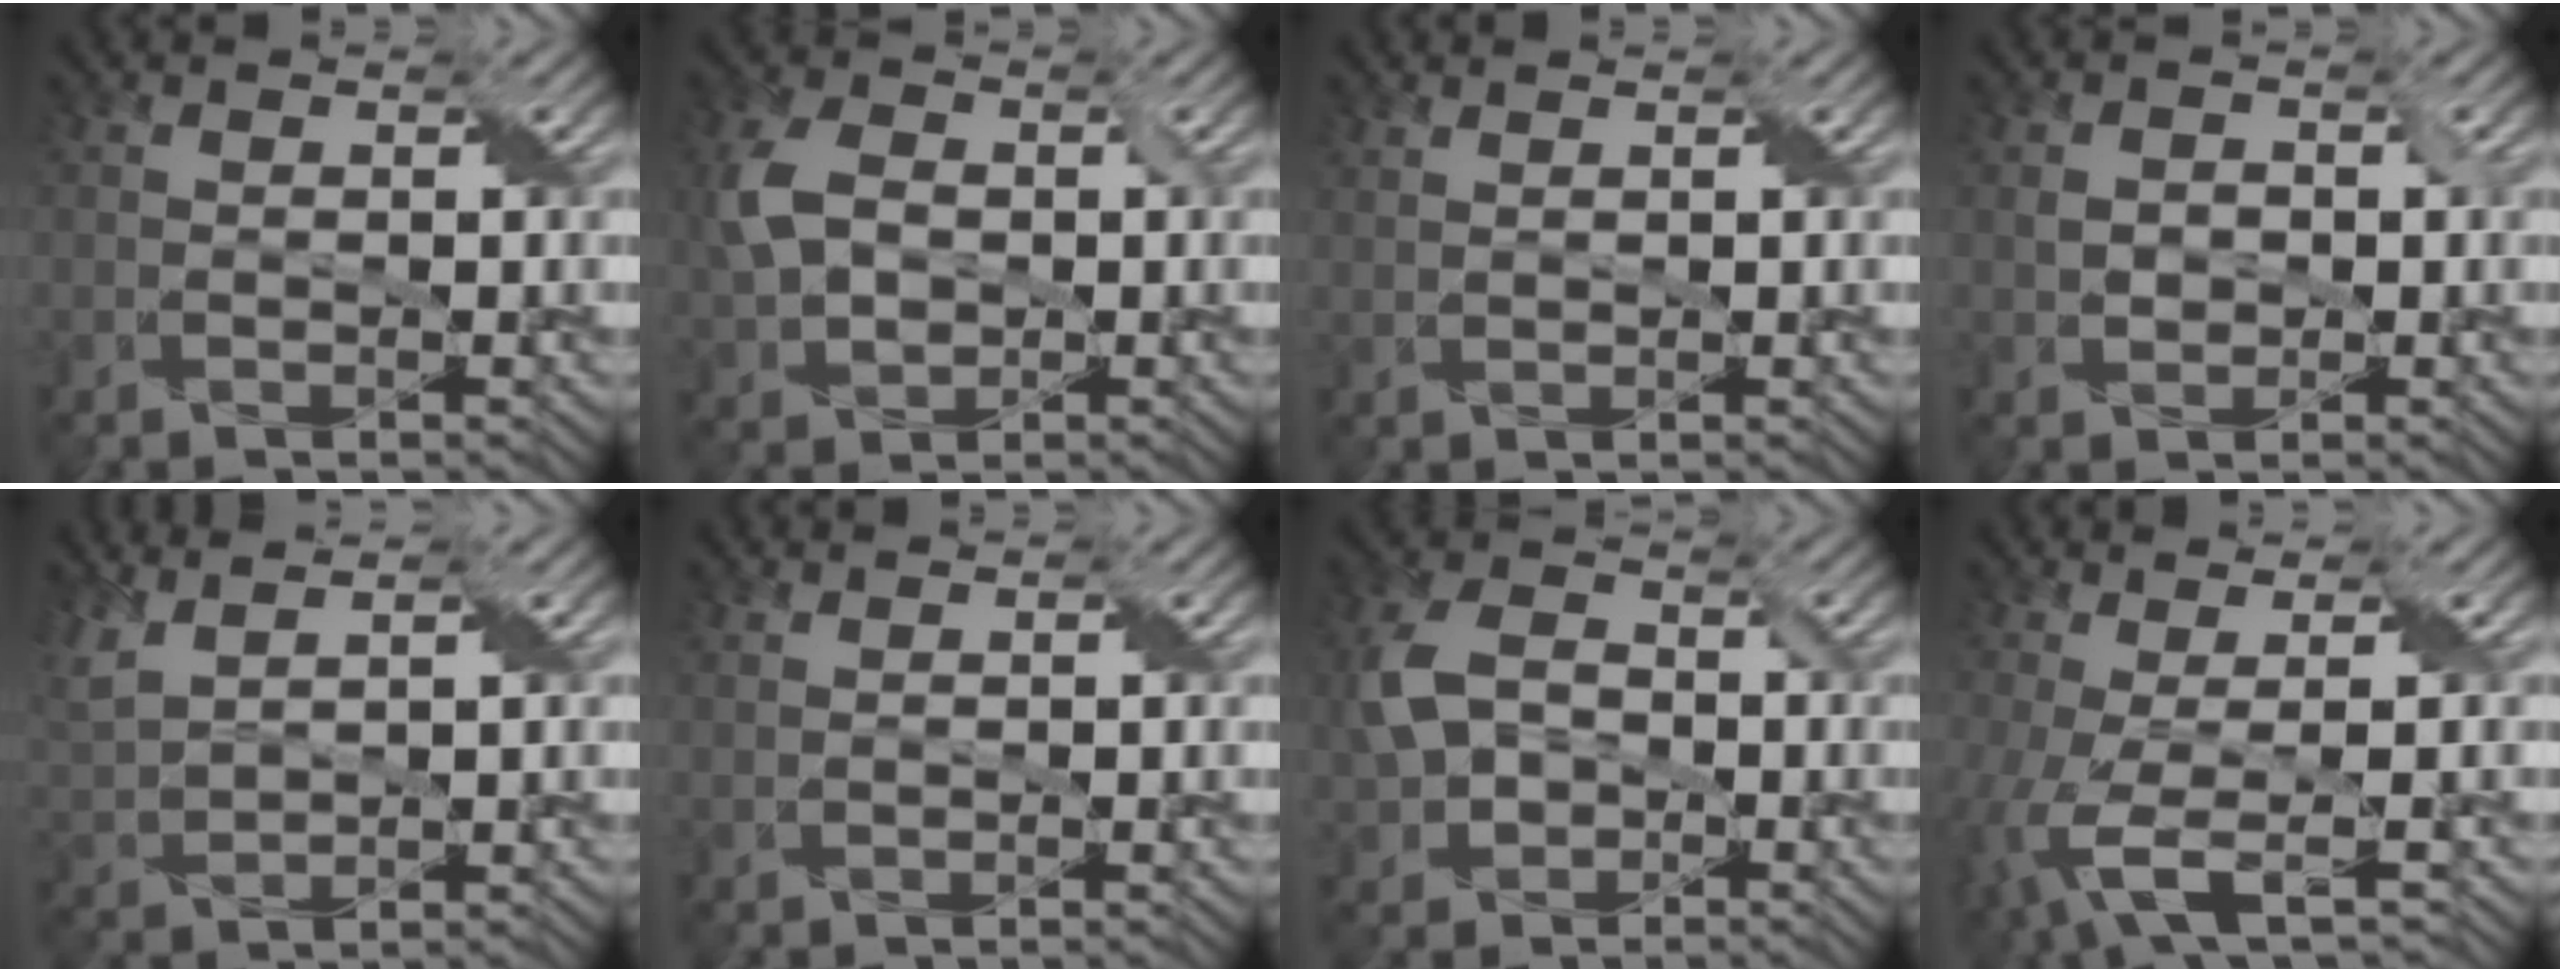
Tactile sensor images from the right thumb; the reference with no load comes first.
{"total": 6.8, "force": [0.5, 4.9, 4.7], "torque": [-0.119, 0.005, 0.008]}
{"total": 1.3, "force": [1.1, 0.3, 0.5], "torque": [-0.007, -0.006, 0.017]}
{"total": 2.1, "force": [0.0, 1.8, 1.1], "torque": [-0.020, -0.002, 0.002]}
{"total": 5.4, "force": [3.9, 1.7, 3.4], "torque": [-0.090, 0.009, 0.081]}
{"total": 0.9, "force": [0.9, 0.2, 0.3], "torque": [-0.004, -0.006, 0.013]}
{"total": 6.3, "force": [-0.6, 4.9, 3.8], "torque": [-0.102, 0.002, -0.017]}
{"total": 6.0, "force": [-1.6, 1.8, 5.5], "torque": [-0.111, -0.009, -0.031]}